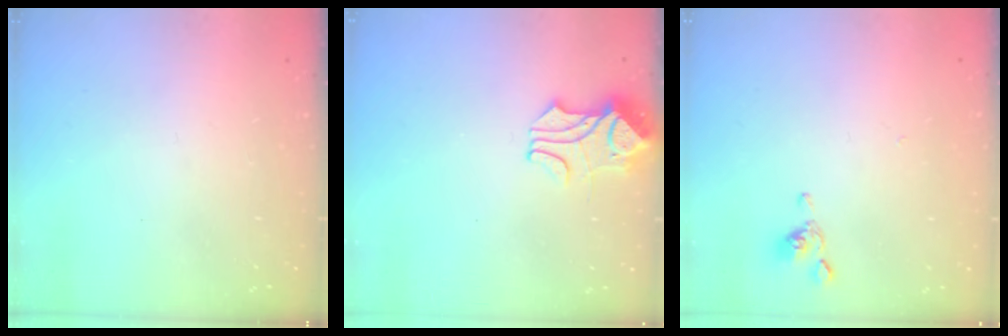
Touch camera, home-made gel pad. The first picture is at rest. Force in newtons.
{"total": 1.7, "press": 1.2, "slide": 1.1}
{"total": 2.2, "press": 2.2, "slide": 0.1}